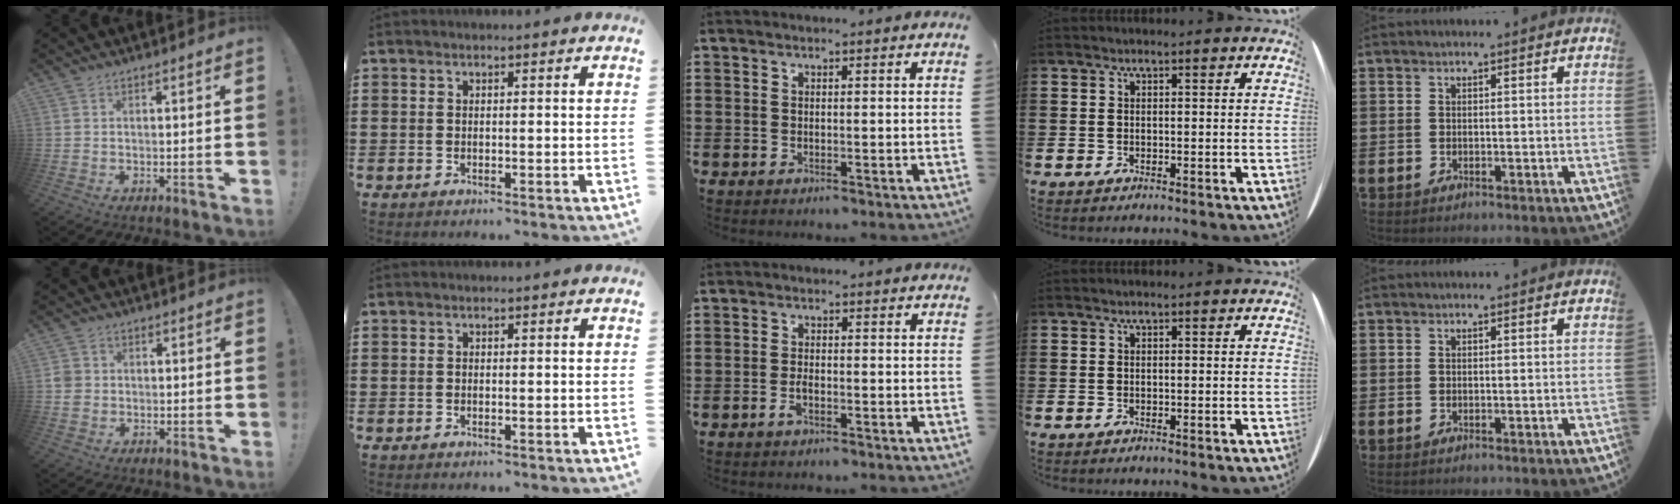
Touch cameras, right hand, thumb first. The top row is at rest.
{"thumb": {"total": 3.7, "force": [0.0, 3.4, 1.5], "torque": [-0.031, 0.007, 0.002]}, "middle": {"total": 1.7, "force": [-0.9, 0.5, 1.4], "torque": [-0.036, -0.003, -0.019]}}